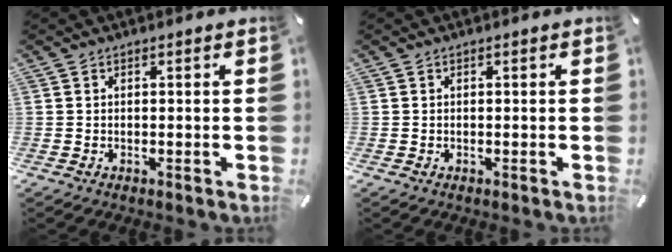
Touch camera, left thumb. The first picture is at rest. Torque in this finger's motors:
{"motor_torque": [-0.06, 0.06, -0.02, 0.05, 0.00]}